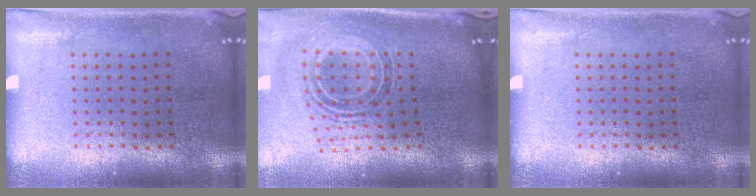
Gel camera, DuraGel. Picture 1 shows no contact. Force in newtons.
{"total": 1.3, "press": 1.1, "slide": 0.8}
{"total": 0.0}